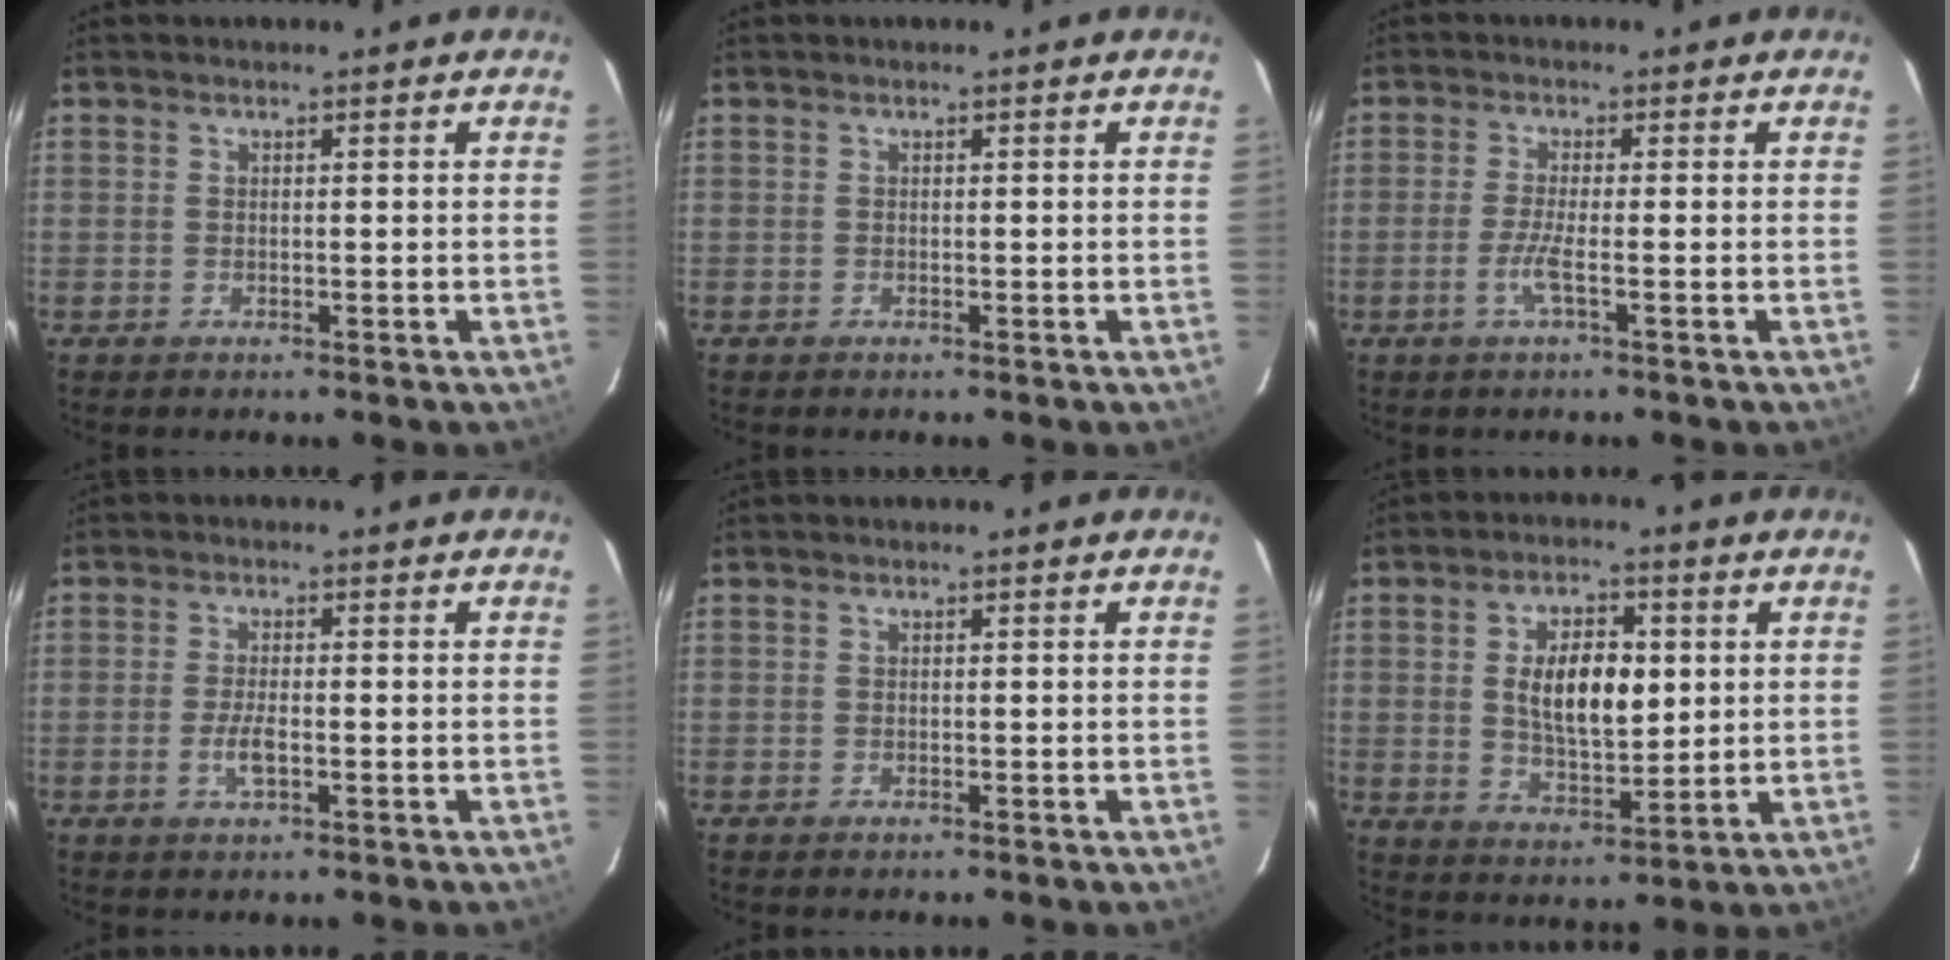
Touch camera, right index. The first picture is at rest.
{"total": 0.0}
{"total": 3.2, "force": [-1.4, -0.4, 2.9], "torque": [-0.067, -0.005, -0.031]}
{"total": 3.4, "force": [-1.1, 1.0, 3.1], "torque": [-0.066, -0.003, -0.022]}
{"total": 0.0}
{"total": 10.4, "force": [1.7, 5.2, 8.8], "torque": [-0.158, 0.009, 0.037]}